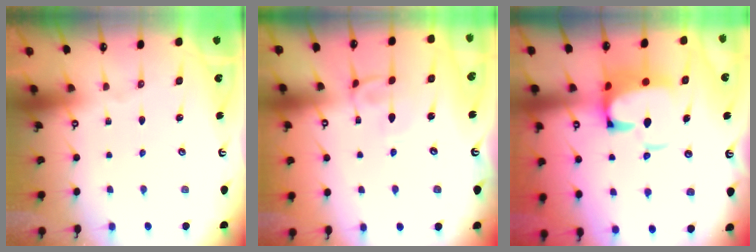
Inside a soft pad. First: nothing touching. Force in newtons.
{"total": 2.4, "press": 2.4, "slide": 0.6}
{"total": 8.5, "press": 8.4, "slide": 1.6}